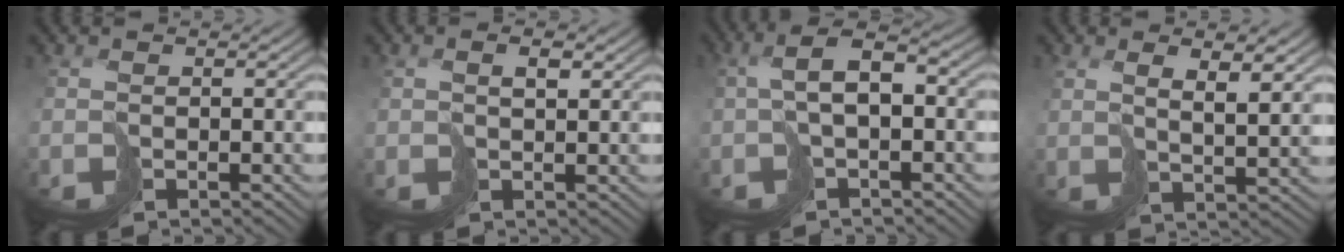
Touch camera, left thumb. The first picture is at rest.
{"total": 1.8, "force": [1.1, 0.5, 1.4], "torque": [-0.024, 0.004, 0.021]}
{"total": 5.7, "force": [-0.2, 2.2, 5.2], "torque": [-0.097, 0.015, -0.006]}
{"total": 4.9, "force": [2.7, 1.2, 3.9], "torque": [-0.059, 0.000, 0.050]}